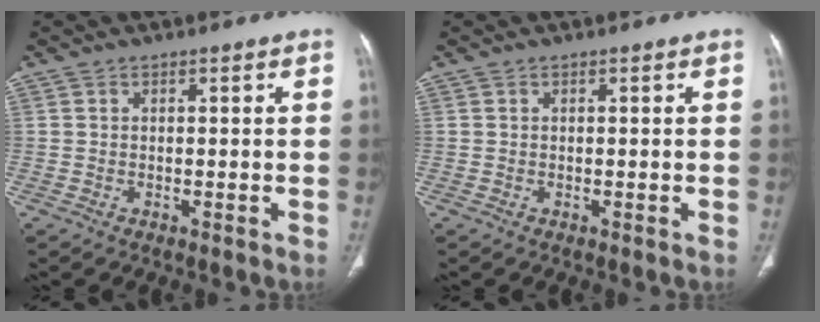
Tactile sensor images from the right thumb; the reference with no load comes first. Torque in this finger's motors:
{"motor_torque": [-0.03, 0.03, -0.06, 0.01, 0.01]}